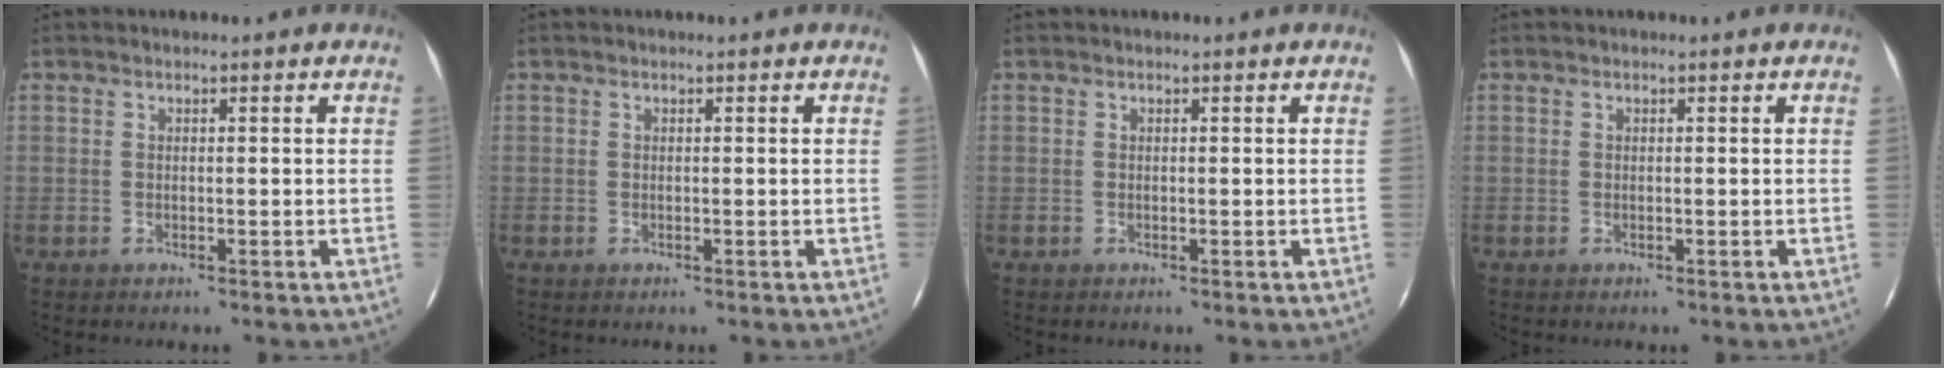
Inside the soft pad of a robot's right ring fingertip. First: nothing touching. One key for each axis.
{"total": 0.0}
{"total": 0.0}
{"total": 0.0}